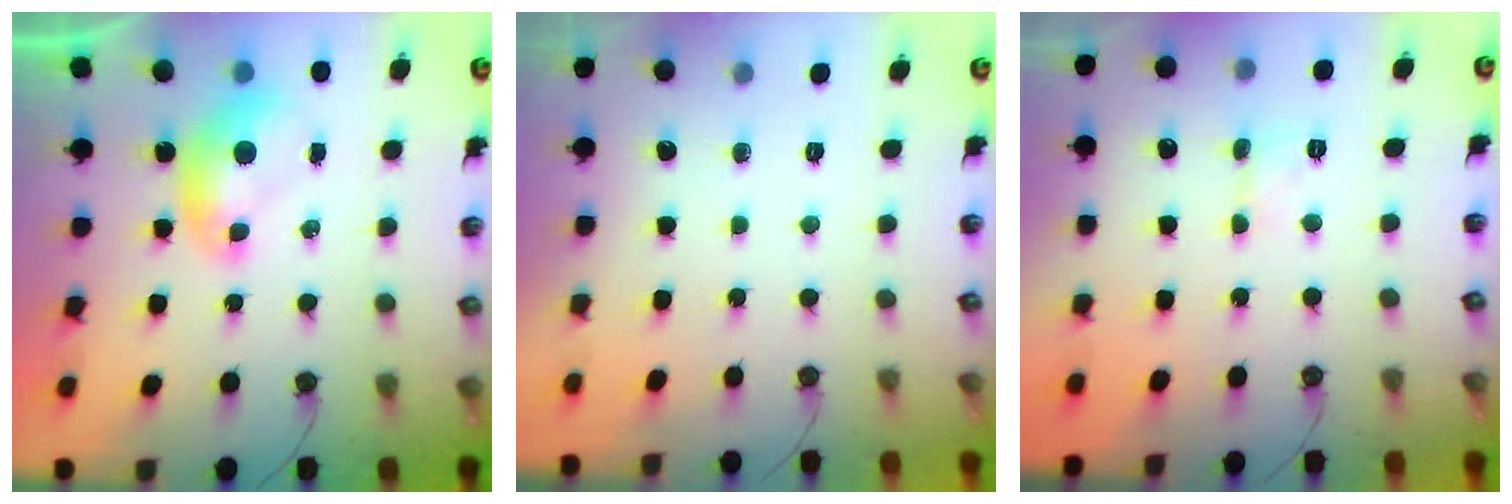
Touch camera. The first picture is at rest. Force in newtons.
{"total": 0.0}
{"total": 2.0, "press": 2.0, "slide": 0.4}